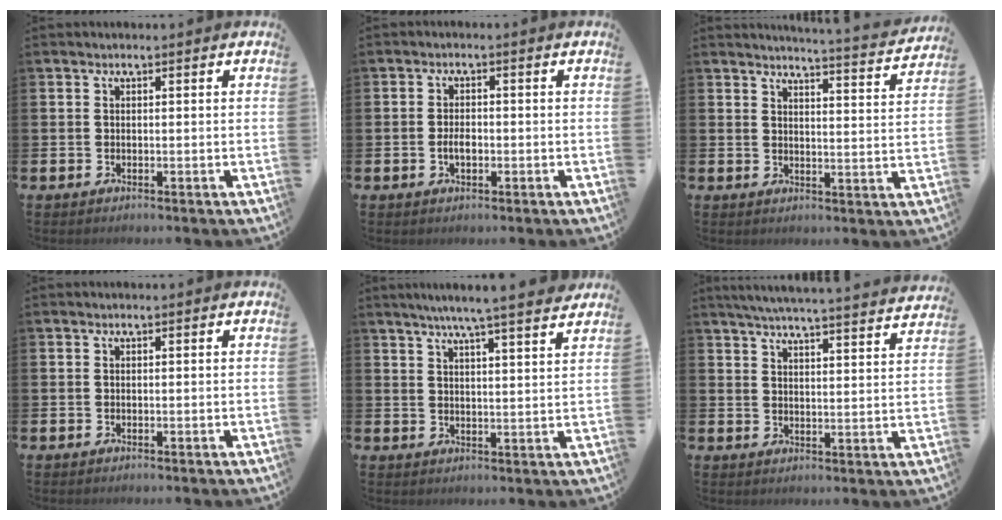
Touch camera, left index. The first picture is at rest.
{"total": 2.2, "force": [-0.4, 1.2, 1.8], "torque": [-0.024, -0.002, -0.011]}
{"total": 4.2, "force": [4.1, -0.6, 0.6], "torque": [-0.012, -0.039, 0.066]}
{"total": 0.0}
{"total": 6.2, "force": [5.7, -0.7, 2.4], "torque": [-0.052, -0.029, 0.096]}
{"total": 5.8, "force": [5.6, -0.4, 1.4], "torque": [-0.041, -0.036, 0.098]}